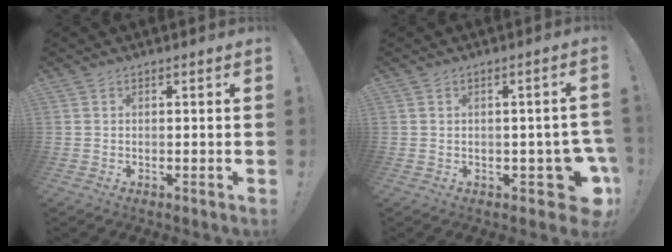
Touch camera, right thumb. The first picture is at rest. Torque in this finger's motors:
{"motor_torque": [1.18, 0.28, 0.36, -0.33, -0.01]}